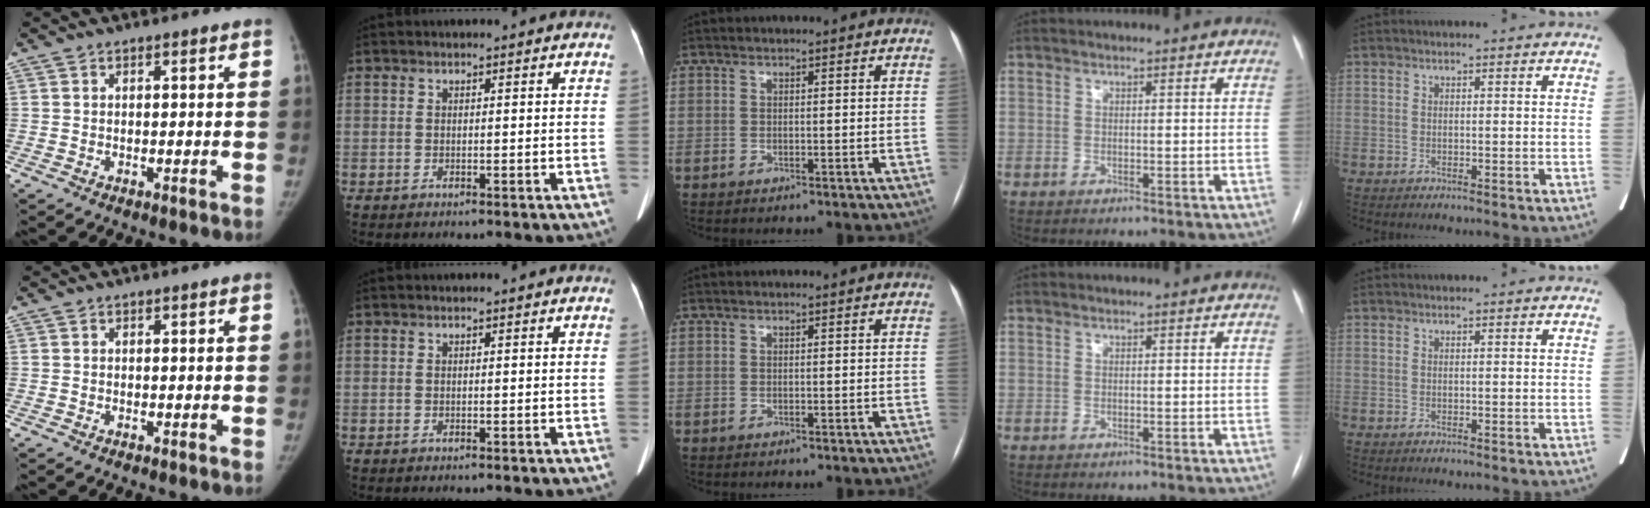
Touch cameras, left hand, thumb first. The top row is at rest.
{}